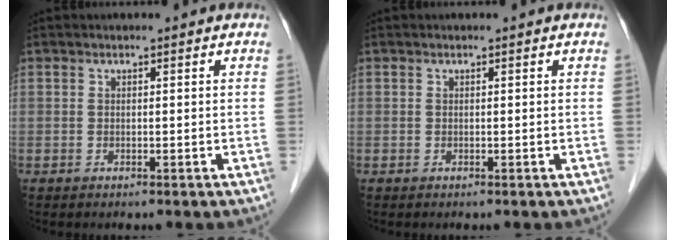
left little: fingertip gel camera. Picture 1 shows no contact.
{"total": 0.0}